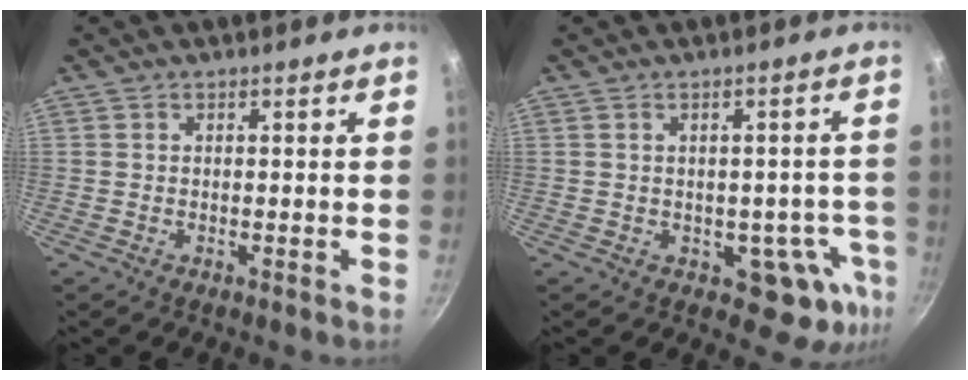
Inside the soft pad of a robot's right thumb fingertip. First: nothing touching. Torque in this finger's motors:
{"motor_torque": [1.26, 0.83, -0.24, -0.13, 0.08]}